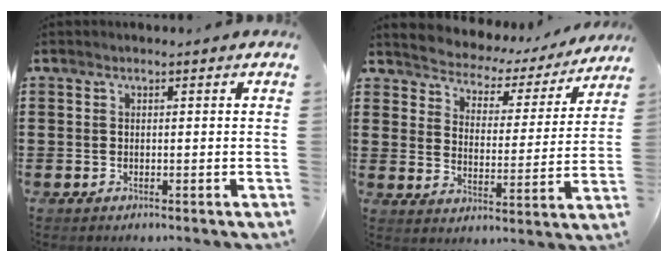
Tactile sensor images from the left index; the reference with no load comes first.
{"total": 2.9, "force": [2.7, 0.8, -0.1], "torque": [-0.021, -0.032, 0.036]}